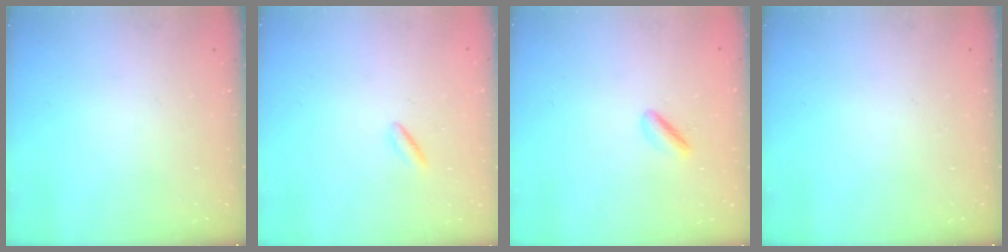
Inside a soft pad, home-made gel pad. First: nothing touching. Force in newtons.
{"total": 0.8, "press": 0.5, "slide": 0.6}
{"total": 1.7, "press": 1.6, "slide": 0.7}
{"total": 0.0}